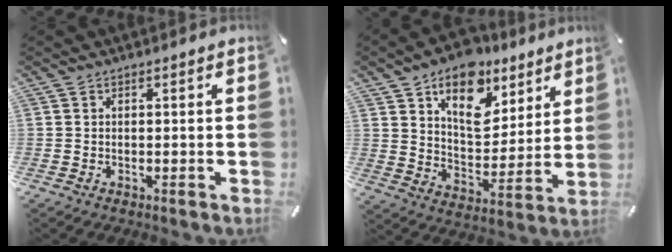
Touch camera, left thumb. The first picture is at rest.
{"total": 15.7, "force": [10.1, 9.4, 7.5], "torque": [-0.109, -0.062, 0.177]}